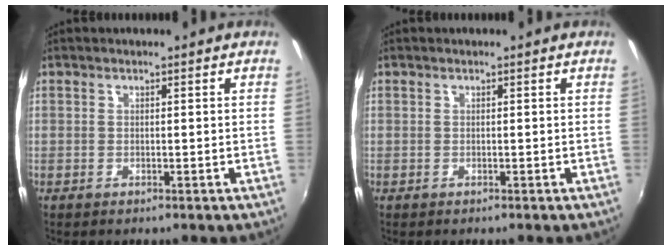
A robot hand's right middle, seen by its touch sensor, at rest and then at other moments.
{"total": 0.0}